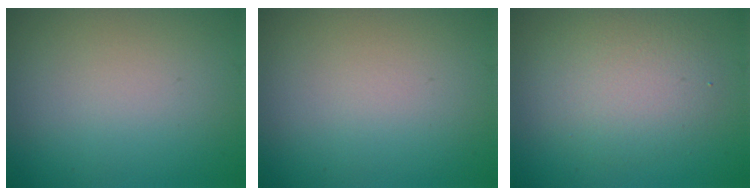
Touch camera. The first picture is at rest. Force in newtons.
{"total": 0.0}
{"total": 4.2, "press": 4.2, "slide": 0.3}